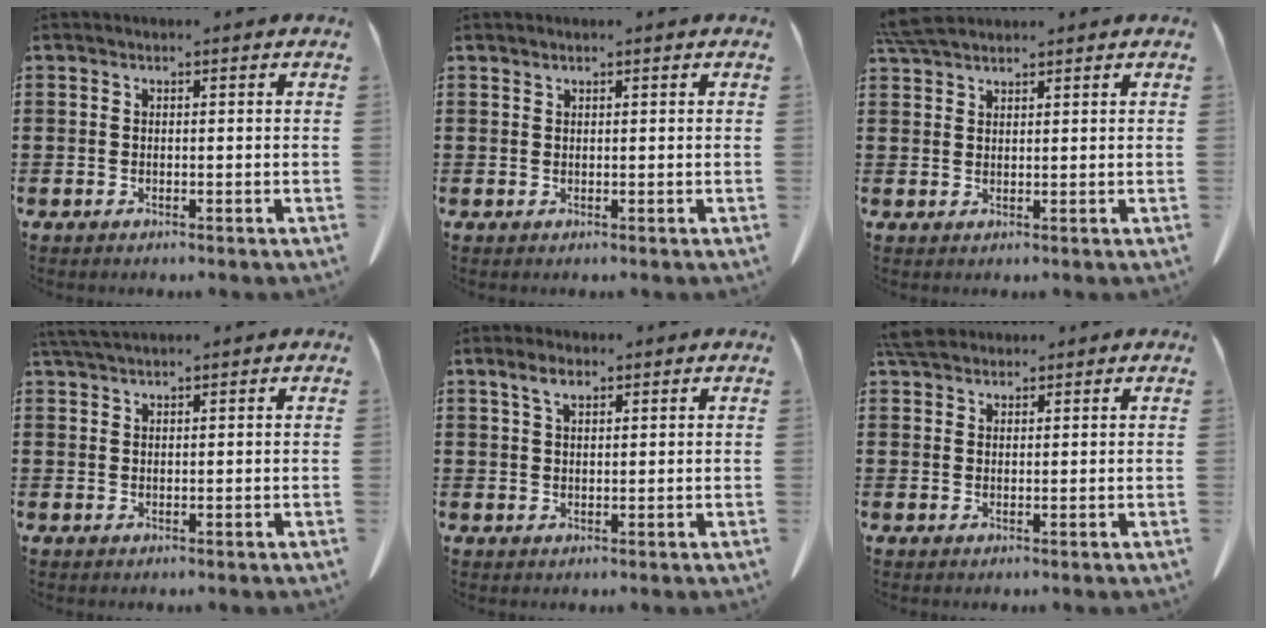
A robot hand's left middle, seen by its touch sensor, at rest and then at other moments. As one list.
[{"total": 0.6, "force": [0.6, 0.1, 0.1], "torque": [-0.004, -0.002, 0.013]}, {"total": 4.0, "force": [3.6, 0.8, 1.6], "torque": [-0.041, -0.003, 0.070]}, {"total": 2.4, "force": [2.0, 0.3, 1.2], "torque": [-0.029, 0.002, 0.039]}, {"total": 3.4, "force": [2.1, 1.2, 2.4], "torque": [-0.053, 0.005, 0.038]}, {"total": 3.7, "force": [3.3, 1.2, 1.3], "torque": [-0.035, 0.001, 0.064]}]